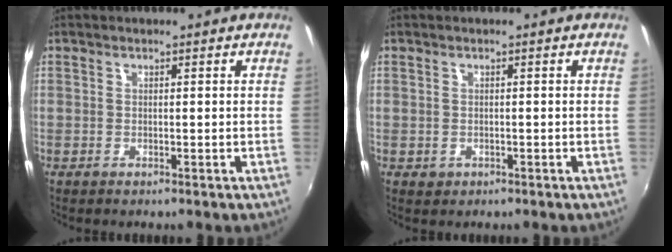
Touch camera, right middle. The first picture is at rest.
{"total": 1.1, "force": [-0.3, 1.0, 0.3], "torque": [-0.006, -0.002, -0.002]}